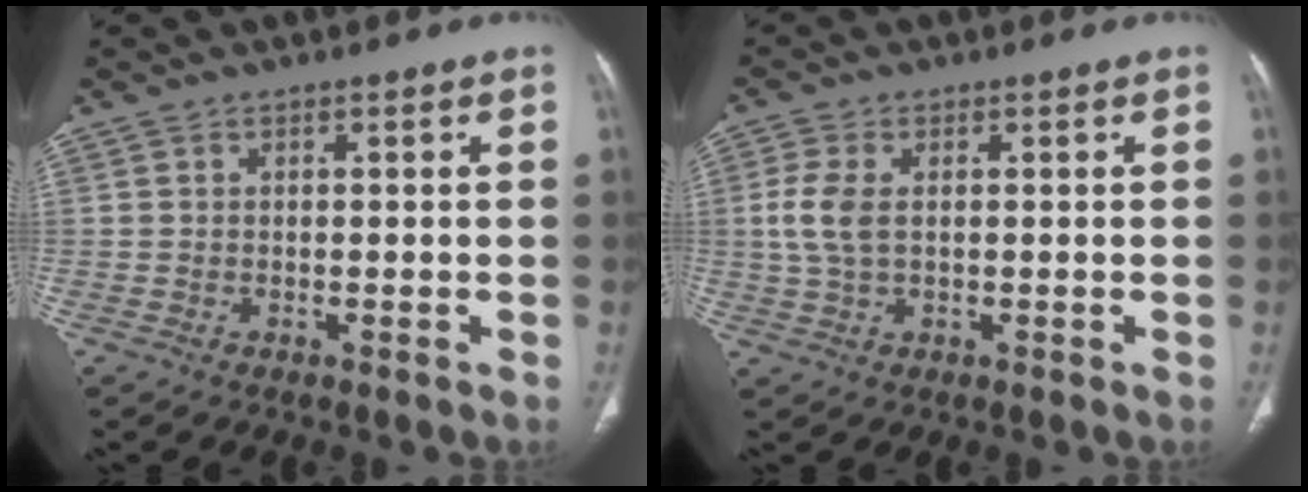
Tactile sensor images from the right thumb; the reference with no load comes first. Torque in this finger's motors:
{"motor_torque": [-0.01, -0.05, 0.84, -0.66, 0.15]}